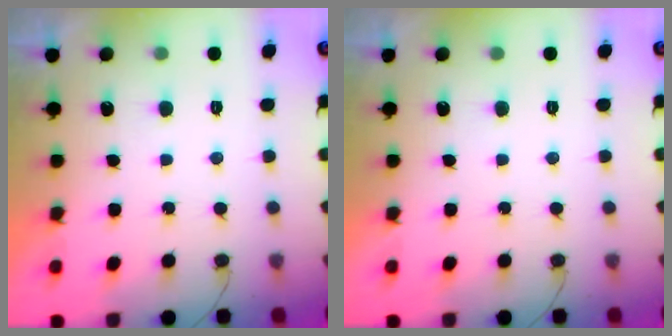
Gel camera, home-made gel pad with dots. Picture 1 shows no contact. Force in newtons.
{"total": 0.0}